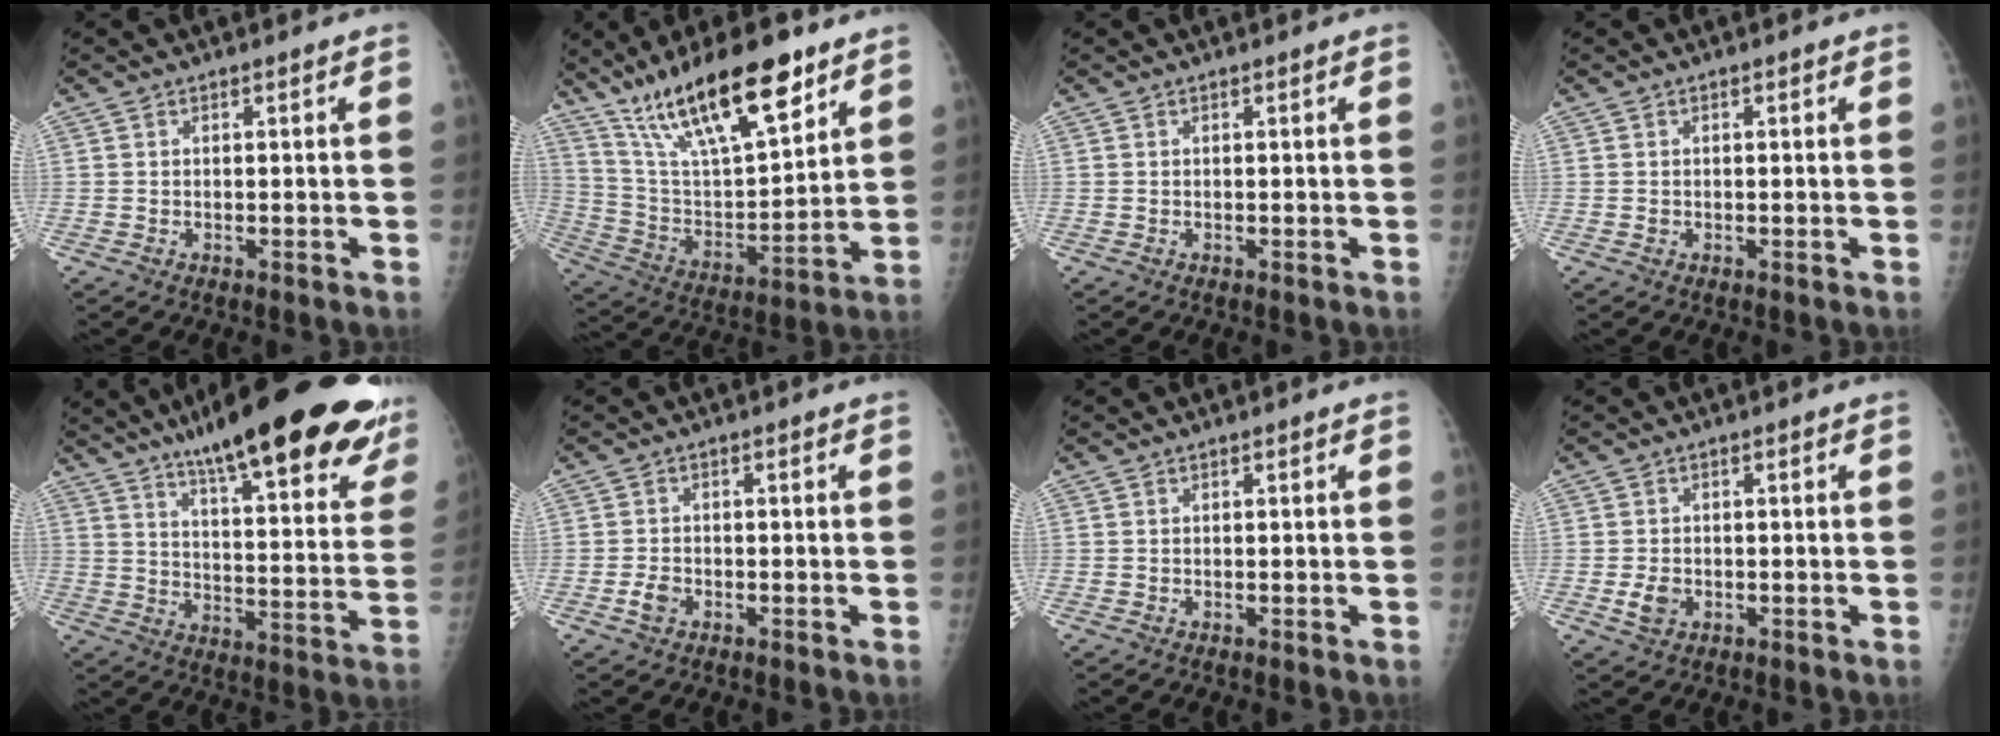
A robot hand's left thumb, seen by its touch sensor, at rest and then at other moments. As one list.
[{"total": 22.3, "force": [14.6, 6.7, 15.5], "torque": [-0.246, -0.049, 0.268]}, {"total": 0.0}, {"total": 0.7, "force": [0.0, 0.6, 0.3], "torque": [0.001, 0.001, -0.002]}, {"total": 30.1, "force": [21.5, 6.0, 20.2], "torque": [-0.253, -0.076, 0.290]}, {"total": 2.7, "force": [-1.3, 1.8, 1.5], "torque": [-0.026, 0.008, -0.024]}, {"total": 0.0}, {"total": 3.3, "force": [-1.0, 2.5, 2.0], "torque": [-0.033, 0.001, -0.015]}]